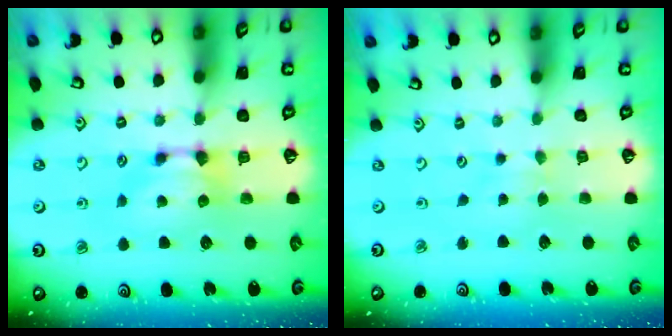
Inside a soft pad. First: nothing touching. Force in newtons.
{"total": 2.4, "press": 2.4, "slide": 0.1}